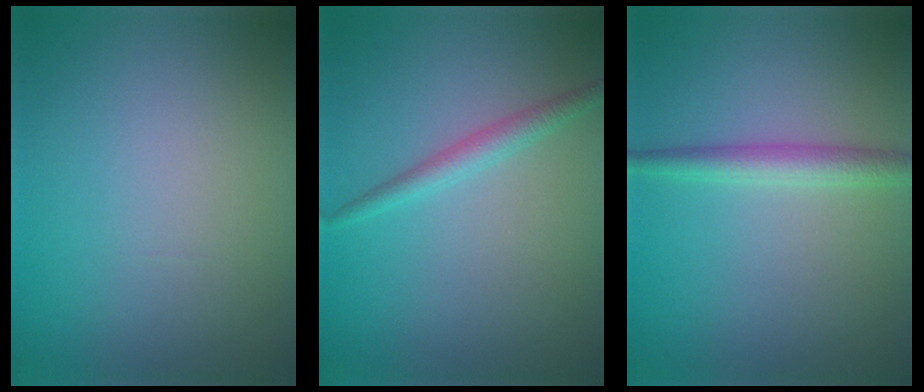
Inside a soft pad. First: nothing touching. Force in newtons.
{"total": 2.0, "press": 2.0, "slide": 0.1}
{"total": 2.7, "press": 2.7, "slide": 0.0}